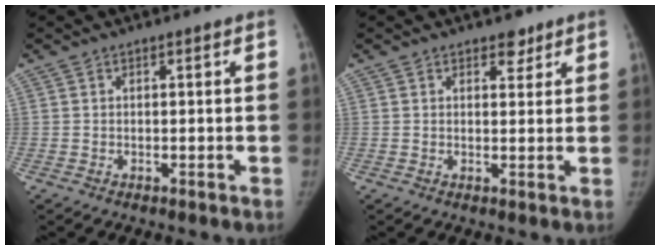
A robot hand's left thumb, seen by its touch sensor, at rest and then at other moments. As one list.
[{"total": 2.6, "force": [1.8, 1.5, 1.0], "torque": [0.003, -0.010, 0.024]}]